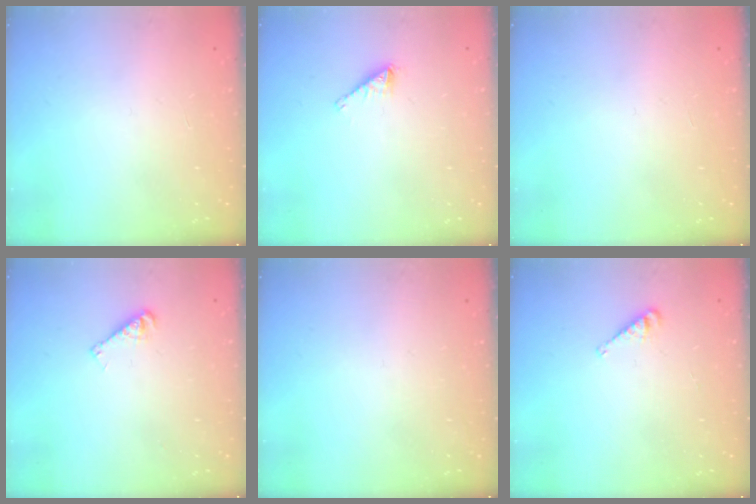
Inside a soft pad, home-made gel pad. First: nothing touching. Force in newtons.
{"total": 1.6, "press": 1.6, "slide": 0.2}
{"total": 0.0}
{"total": 4.5, "press": 4.5, "slide": 0.3}
{"total": 0.0}
{"total": 5.0, "press": 5.0, "slide": 0.0}